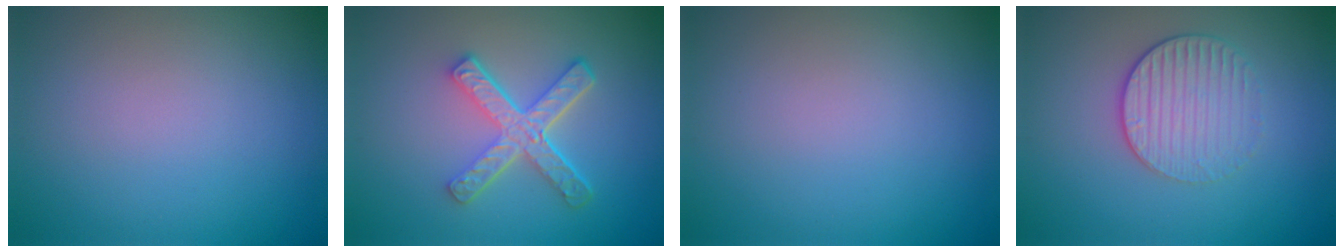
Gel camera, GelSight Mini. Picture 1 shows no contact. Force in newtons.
{"total": 4.9, "press": 3.5, "slide": 3.4}
{"total": 0.0}
{"total": 3.1, "press": 2.7, "slide": 1.5}